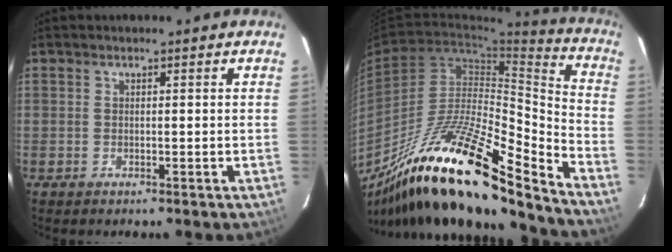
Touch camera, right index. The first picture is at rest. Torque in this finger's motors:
{"motor_torque": [1.11, -1.03, 1.05, 0.21]}